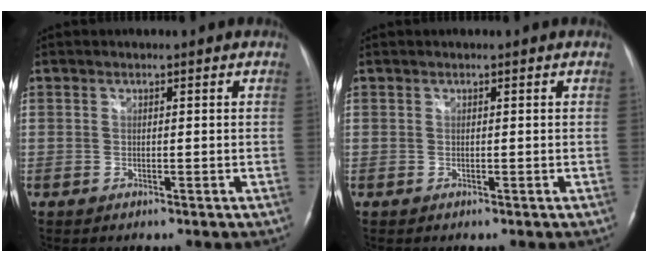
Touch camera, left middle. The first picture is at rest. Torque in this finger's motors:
{"motor_torque": [0.00, 0.00, 0.01, 0.00]}